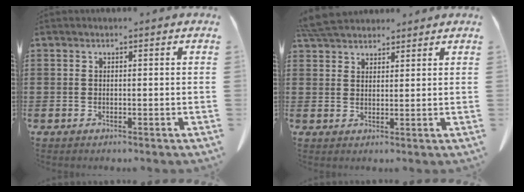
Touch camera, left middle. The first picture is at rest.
{"total": 5.0, "force": [4.7, 1.1, 1.3], "torque": [-0.038, -0.007, 0.091]}